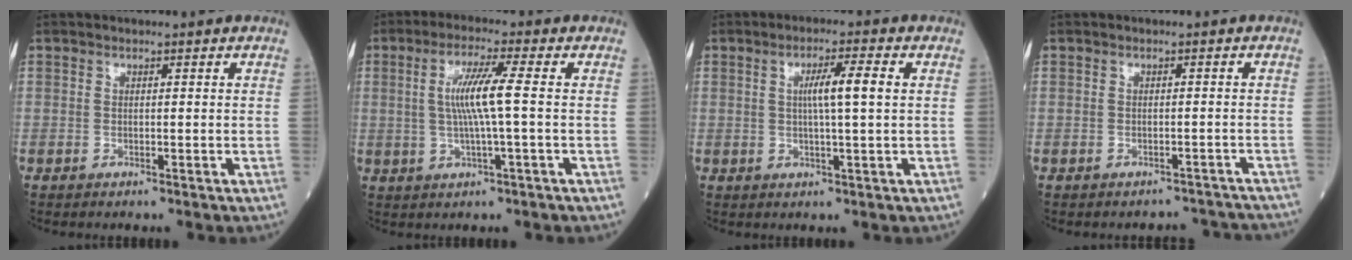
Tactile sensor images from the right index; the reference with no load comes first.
{"total": 6.8, "force": [0.5, -0.5, 6.8], "torque": [-0.137, 0.002, 0.010]}
{"total": 5.3, "force": [0.9, -0.3, 5.2], "torque": [-0.094, 0.003, 0.016]}
{"total": 4.6, "force": [-4.4, 1.3, -0.7], "torque": [0.014, 0.013, -0.043]}